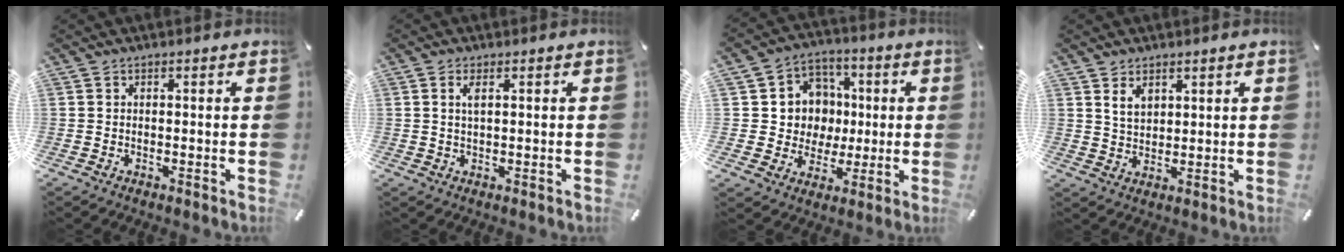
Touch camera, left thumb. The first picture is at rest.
{"total": 2.5, "force": [0.8, 0.9, 2.1], "torque": [-0.045, 0.004, 0.013]}
{"total": 11.3, "force": [0.4, 11.1, 2.0], "torque": [-0.027, -0.002, 0.016]}
{"total": 4.3, "force": [2.4, 3.0, 1.9], "torque": [-0.036, -0.001, 0.044]}